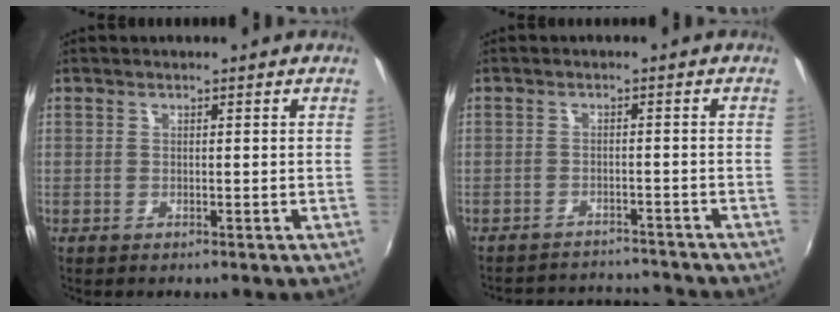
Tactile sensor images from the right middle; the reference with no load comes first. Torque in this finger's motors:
{"motor_torque": [0.85, -1.29, 0.03, 0.06]}